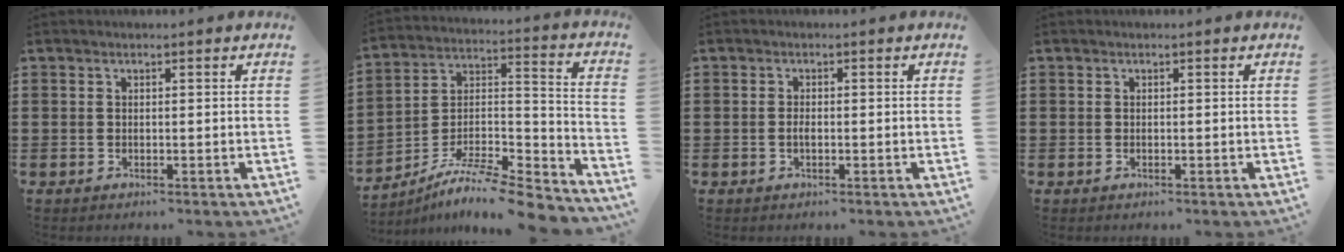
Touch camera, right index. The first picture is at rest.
{"total": 8.7, "force": [-7.7, 1.4, 3.7], "torque": [-0.060, 0.012, -0.152]}
{"total": 1.2, "force": [-0.3, 0.4, 1.1], "torque": [-0.021, -0.002, -0.005]}
{"total": 0.0}